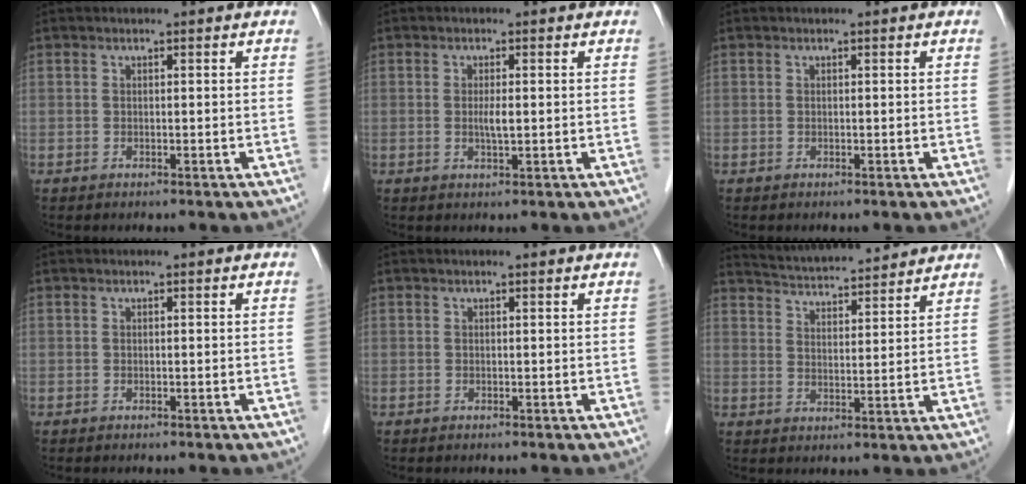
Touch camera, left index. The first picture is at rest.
{"total": 1.8, "force": [0.0, 0.2, 1.8], "torque": [-0.038, -0.001, 0.001]}
{"total": 0.0}
{"total": 0.0}
{"total": 0.8, "force": [0.8, 0.1, 0.2], "torque": [-0.012, 0.009, 0.006]}
{"total": 12.8, "force": [12.2, 1.0, 3.8], "torque": [-0.072, 0.018, 0.184]}